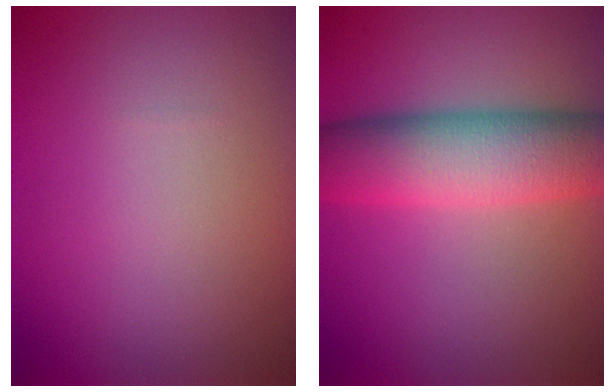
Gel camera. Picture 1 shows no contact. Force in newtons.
{"total": 8.7, "press": 8.7, "slide": 0.4}